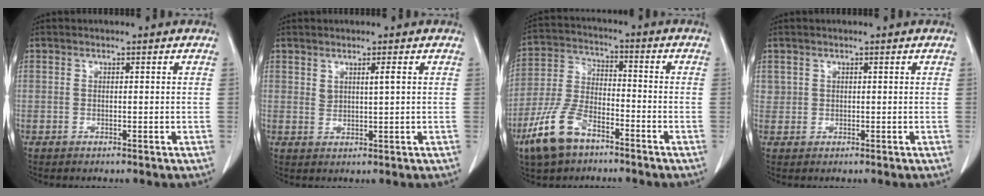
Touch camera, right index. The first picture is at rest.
{"total": 1.9, "force": [0.9, 0.2, 1.6], "torque": [-0.032, -0.004, 0.018]}
{"total": 10.9, "force": [-6.8, 5.1, 6.7], "torque": [-0.157, -0.002, -0.137]}
{"total": 1.2, "force": [0.6, 1.1, 0.1], "torque": [0.014, 0.003, 0.006]}